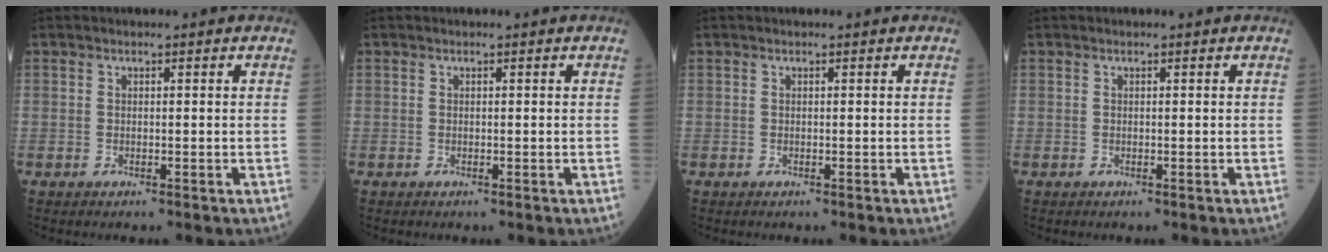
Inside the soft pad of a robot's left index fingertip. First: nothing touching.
{"total": 0.0}
{"total": 0.0}
{"total": 0.0}